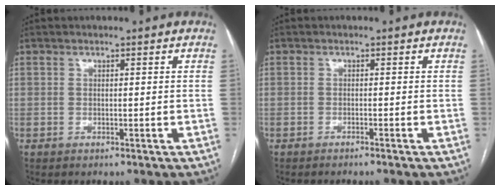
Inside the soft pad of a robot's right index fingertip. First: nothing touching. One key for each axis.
{"total": 1.2, "fx": -1.1, "fy": -0.3, "fz": 0.6, "tx": -0.009, "ty": 0.002, "tz": -0.015}